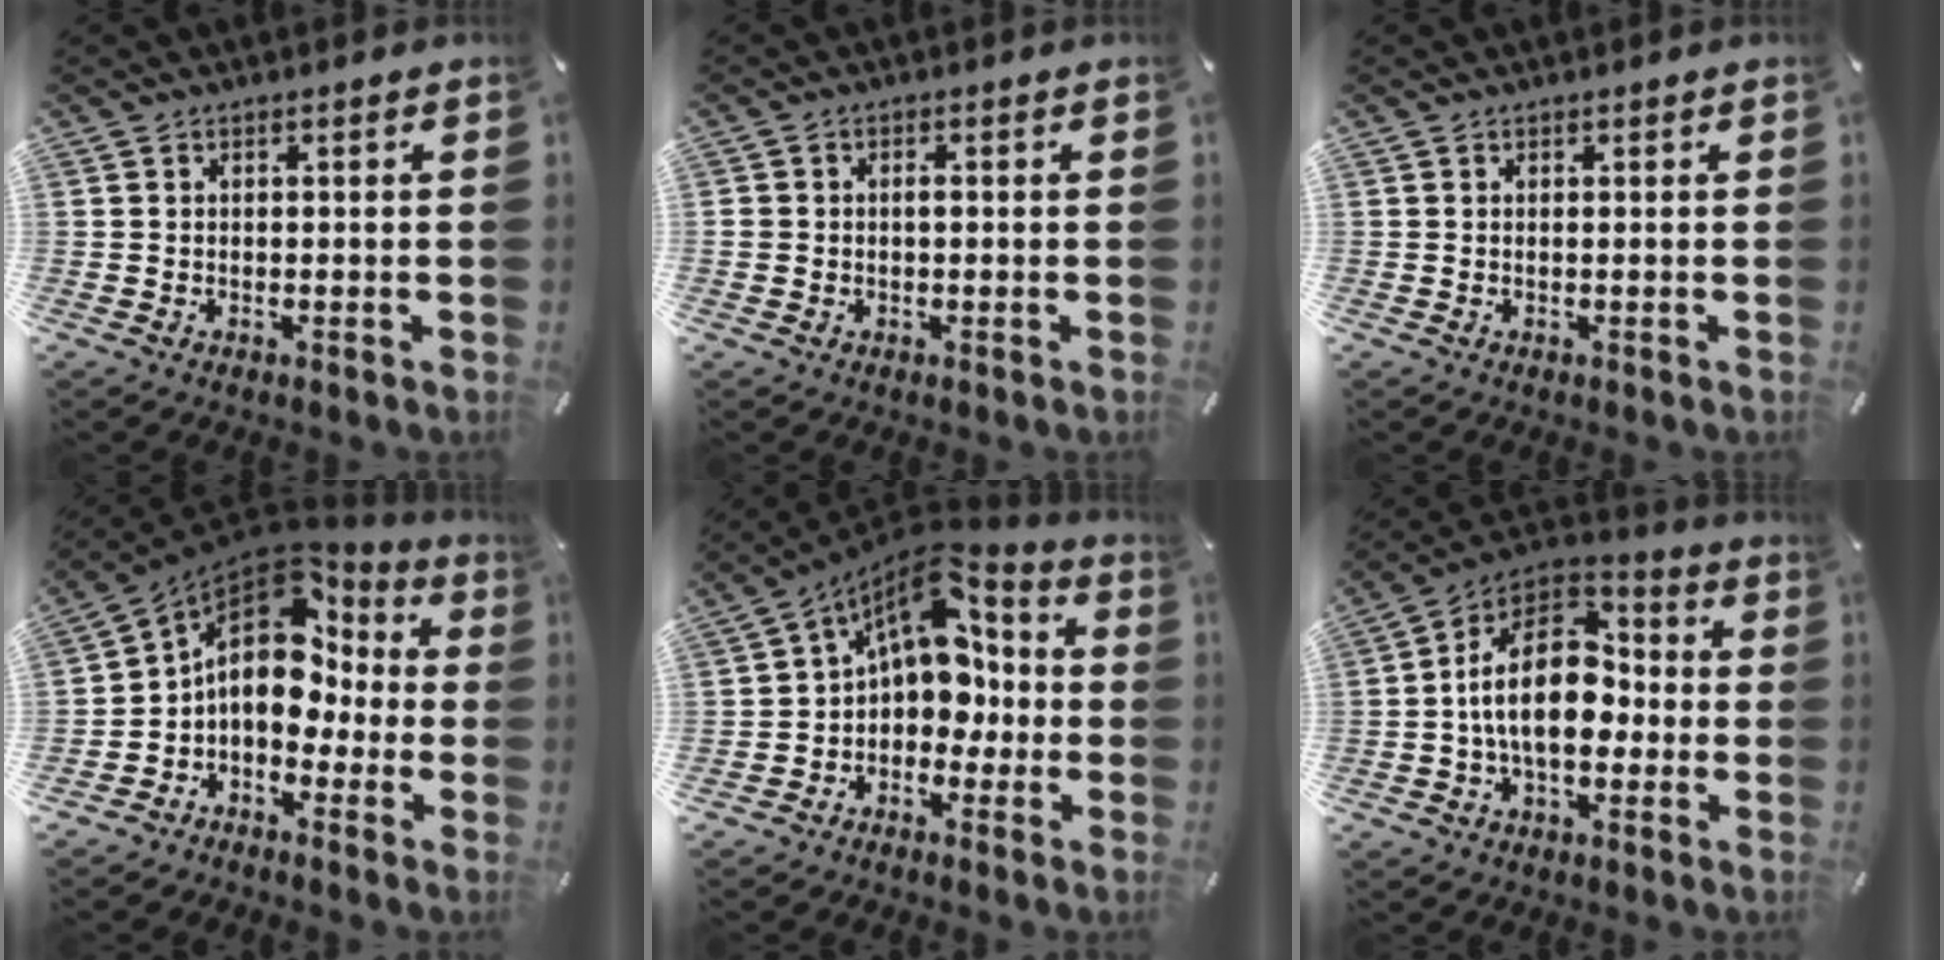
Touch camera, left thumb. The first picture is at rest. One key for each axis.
{"total": 1.5, "fx": -0.1, "fy": 1.2, "fz": 0.9, "tx": -0.017, "ty": 0.004, "tz": -0.003}
{"total": 0.0}
{"total": 13.5, "fx": 2.3, "fy": 9.9, "fz": 8.9, "tx": -0.153, "ty": -0.012, "tz": 0.038}
{"total": 12.4, "fx": 3.5, "fy": 8.7, "fz": 8.1, "tx": -0.136, "ty": -0.036, "tz": 0.061}
{"total": 16.7, "fx": -1.2, "fy": 10.5, "fz": 12.9, "tx": -0.236, "ty": 0.011, "tz": -0.026}